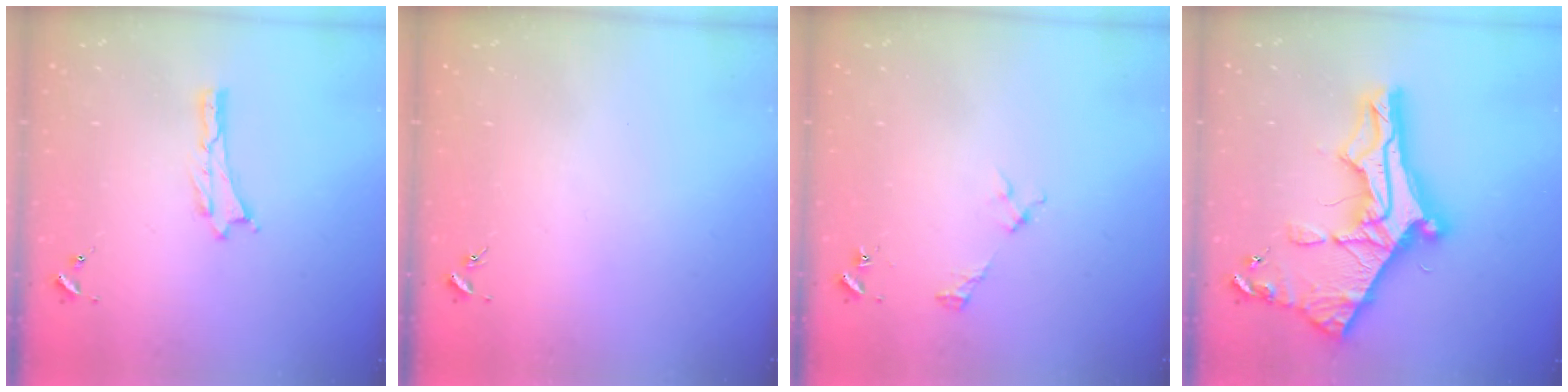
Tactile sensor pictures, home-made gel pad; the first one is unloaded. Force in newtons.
{"total": 0.0}
{"total": 2.2, "press": 2.2, "slide": 0.3}
{"total": 12.4, "press": 12.3, "slide": 1.4}